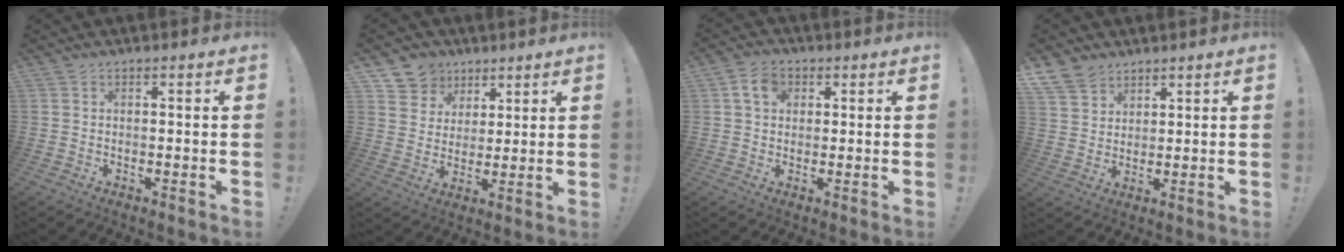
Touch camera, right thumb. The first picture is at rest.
{"total": 8.3, "force": [4.4, 7.0, 1.0], "torque": [-0.013, -0.032, 0.089]}
{"total": 6.4, "force": [2.2, 4.7, 3.7], "torque": [-0.060, 0.008, 0.041]}
{"total": 6.9, "force": [5.3, 4.1, 1.7], "torque": [-0.035, -0.032, 0.106]}